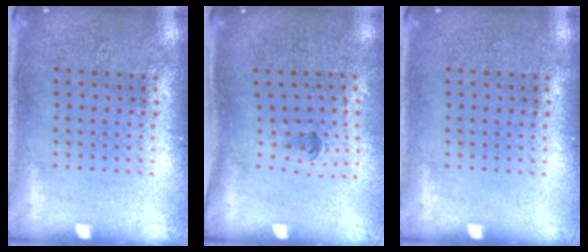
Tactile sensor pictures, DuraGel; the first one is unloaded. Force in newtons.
{"total": 0.6, "press": 0.3, "slide": 0.5}
{"total": 0.0}